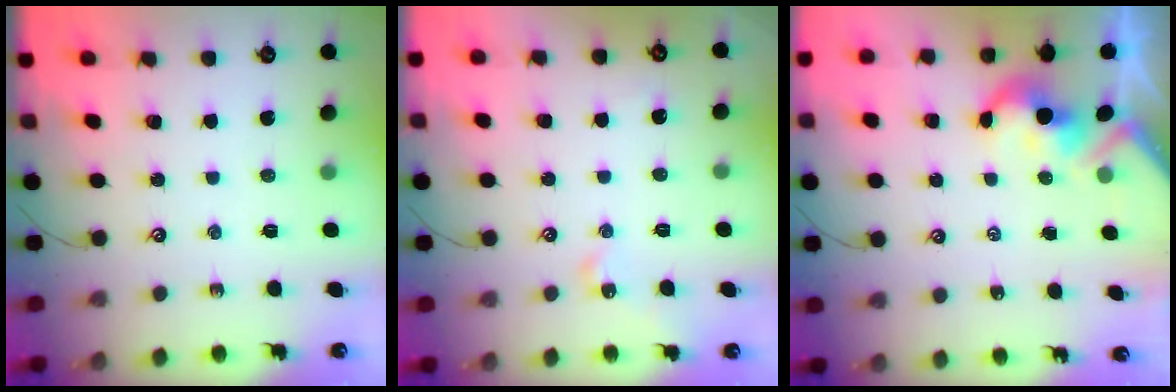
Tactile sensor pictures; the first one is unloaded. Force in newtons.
{"total": 1.9, "press": 1.9, "slide": 0.1}
{"total": 3.8, "press": 3.8, "slide": 0.7}